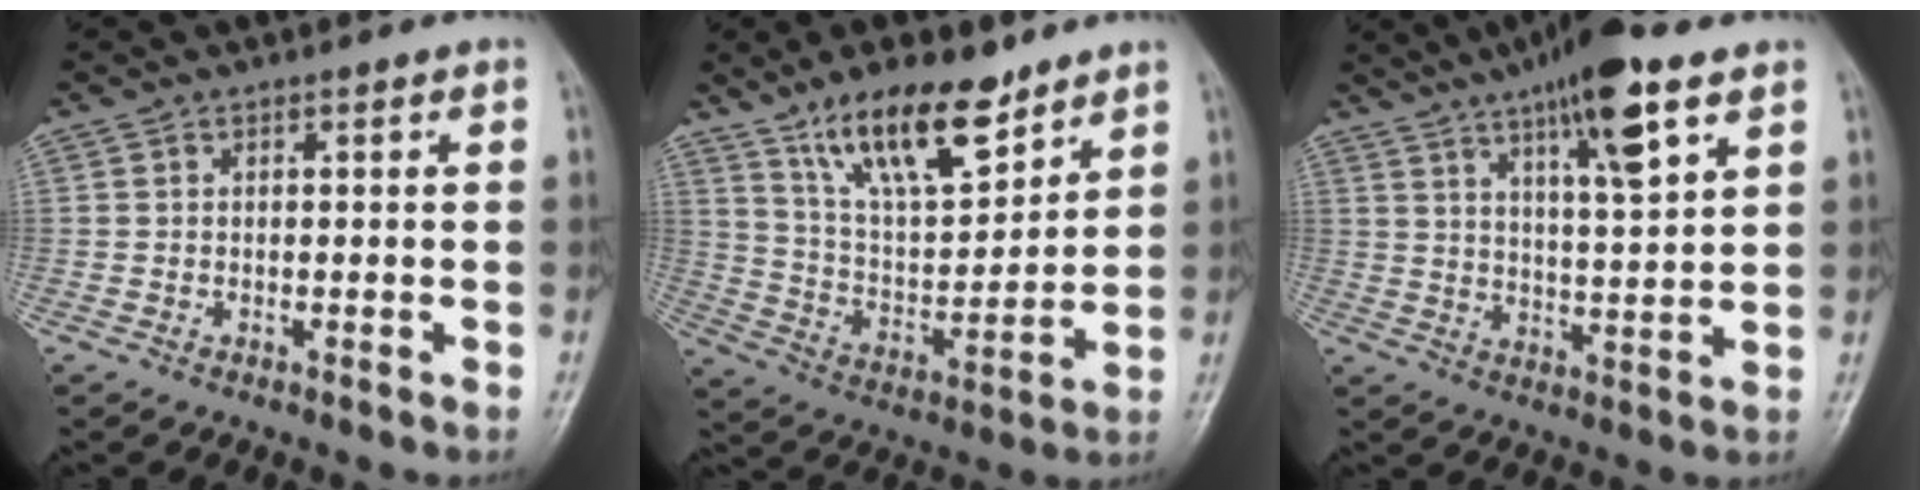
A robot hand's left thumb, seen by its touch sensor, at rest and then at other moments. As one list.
[{"total": 16.2, "force": [11.0, 6.0, 10.2], "torque": [-0.142, -0.061, 0.206]}, {"total": 14.4, "force": [8.3, 3.1, 11.4], "torque": [-0.172, -0.028, 0.135]}]